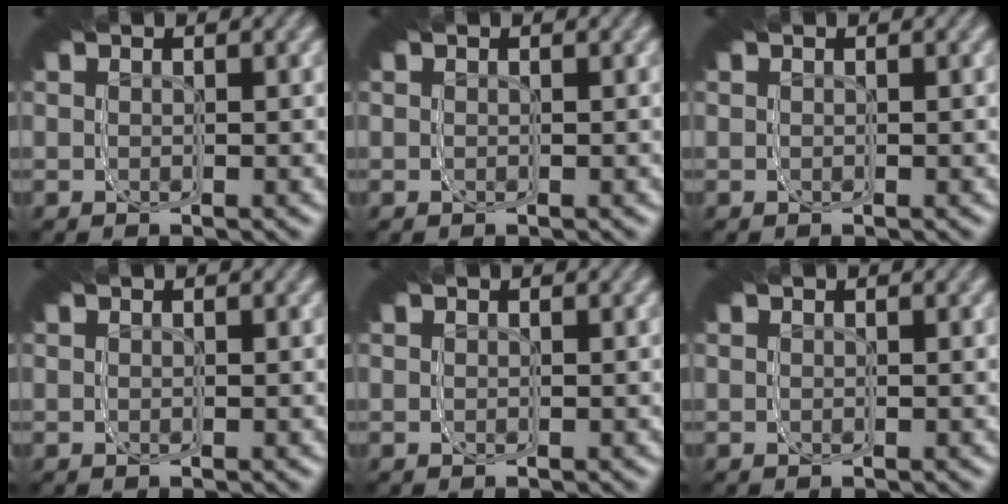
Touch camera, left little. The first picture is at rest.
{"total": 0.0}
{"total": 0.0}
{"total": 0.0}
{"total": 0.0}
{"total": 0.0}